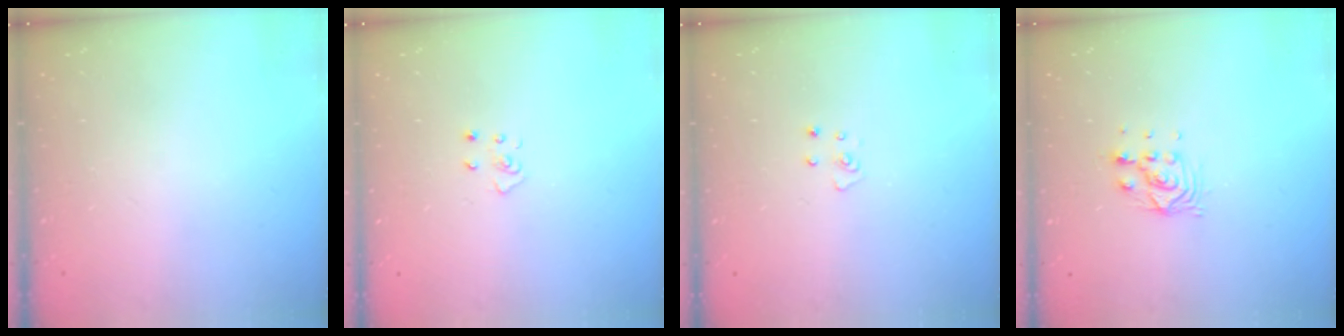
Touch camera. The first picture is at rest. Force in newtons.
{"total": 4.1, "press": 4.1, "slide": 0.3}
{"total": 3.9, "press": 3.9, "slide": 0.3}
{"total": 6.8, "press": 6.8, "slide": 0.5}